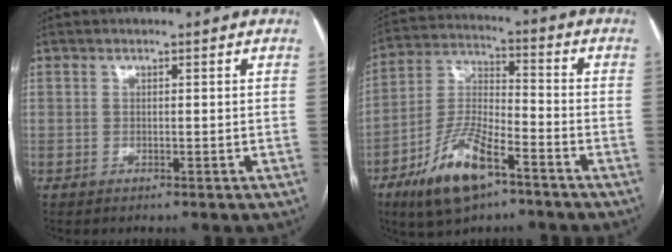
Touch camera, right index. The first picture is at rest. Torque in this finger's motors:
{"motor_torque": [1.08, -1.06, 0.60, 0.14]}